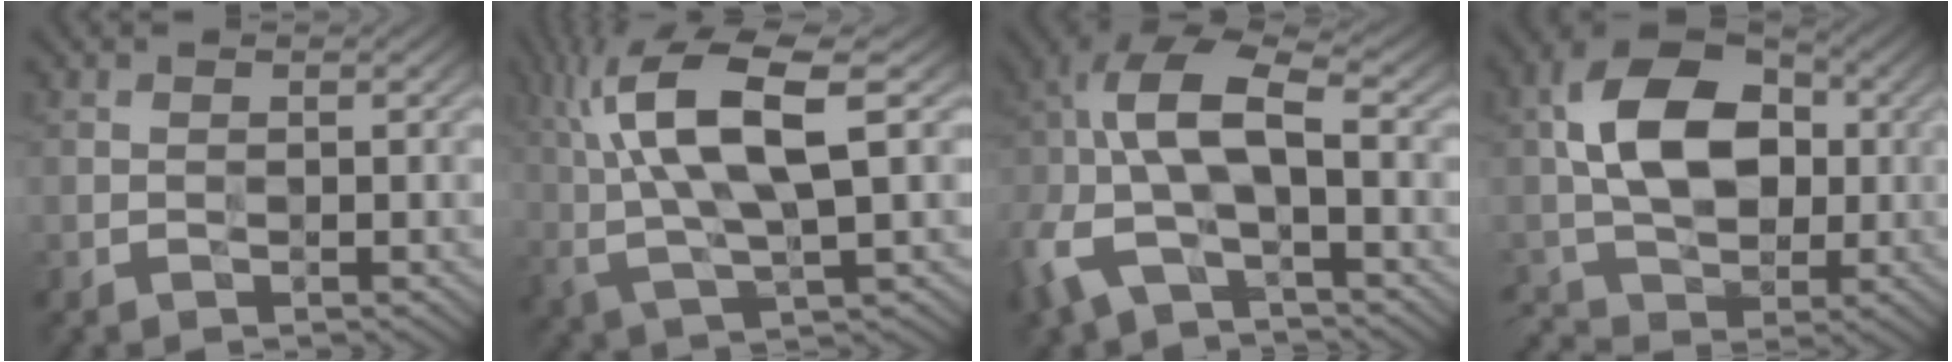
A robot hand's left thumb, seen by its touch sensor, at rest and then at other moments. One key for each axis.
{"total": 13.3, "fx": 3.6, "fy": 4.0, "fz": 12.2, "tx": -0.261, "ty": 0.014, "tz": 0.071}
{"total": 11.5, "fx": -2.5, "fy": 5.7, "fz": 9.7, "tx": -0.239, "ty": 0.004, "tz": -0.060}
{"total": 11.4, "fx": 0.5, "fy": 7.8, "fz": 8.3, "tx": -0.168, "ty": 0.015, "tz": -0.003}